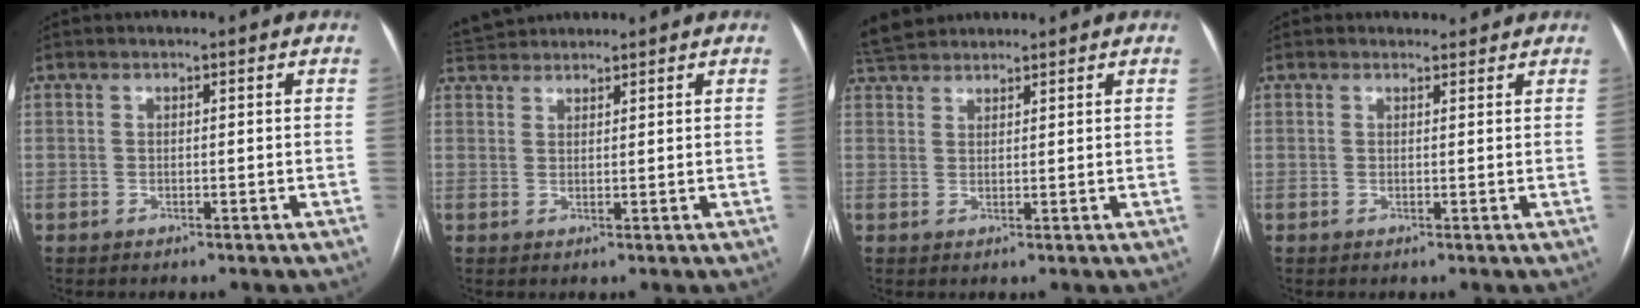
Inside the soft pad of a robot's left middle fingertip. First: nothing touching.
{"total": 4.3, "force": [4.2, 0.9, 0.5], "torque": [-0.017, 0.031, 0.079]}
{"total": 5.0, "force": [4.8, 1.2, 0.9], "torque": [-0.026, 0.030, 0.090]}
{"total": 1.7, "force": [1.5, 0.8, -0.1], "torque": [-0.001, 0.008, 0.017]}